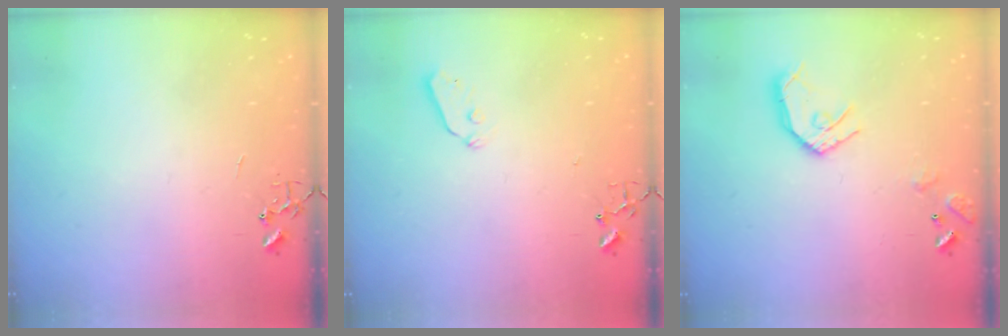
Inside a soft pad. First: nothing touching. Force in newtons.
{"total": 4.3, "press": 4.3, "slide": 0.7}
{"total": 12.7, "press": 12.6, "slide": 1.6}